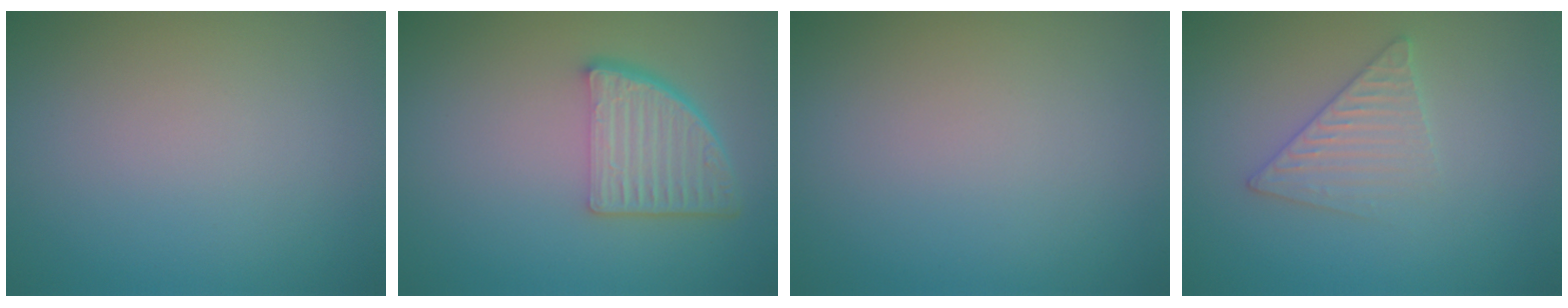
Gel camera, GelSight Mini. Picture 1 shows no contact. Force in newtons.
{"total": 5.1, "press": 3.7, "slide": 3.5}
{"total": 0.0}
{"total": 2.6, "press": 2.6, "slide": 0.3}